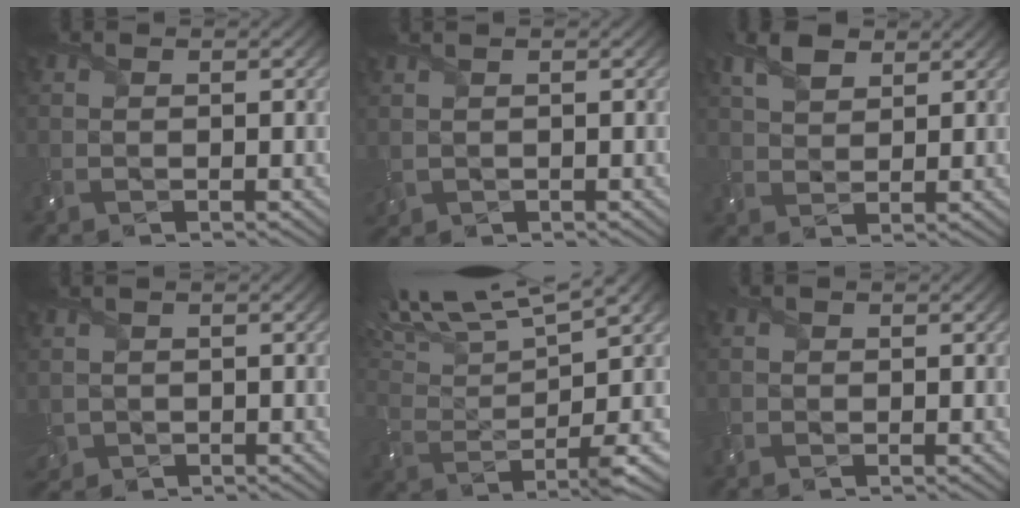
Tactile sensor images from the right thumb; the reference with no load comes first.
{"total": 1.6, "force": [0.5, 1.1, 1.0], "torque": [-0.034, -0.001, 0.015]}
{"total": 4.3, "force": [2.6, 2.4, 2.5], "torque": [-0.064, 0.004, 0.052]}
{"total": 2.3, "force": [0.0, 2.0, 1.1], "torque": [-0.041, -0.011, -0.002]}
{"total": 13.0, "force": [8.8, 2.6, 9.3], "torque": [-0.184, 0.024, 0.156]}
{"total": 0.7, "force": [0.0, 0.7, 0.1], "torque": [-0.003, -0.002, -0.002]}